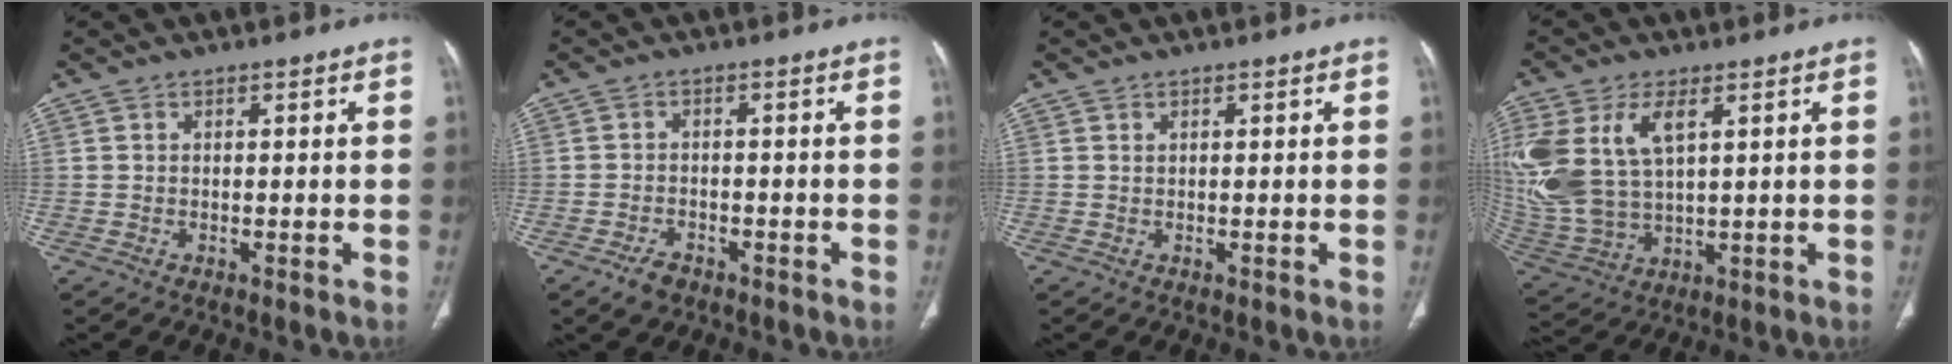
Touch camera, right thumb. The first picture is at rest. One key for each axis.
{"total": 3.6, "fx": -2.3, "fy": 2.2, "fz": 1.7, "tx": -0.028, "ty": 0.011, "tz": -0.034}
{"total": 0.0}
{"total": 17.5, "fx": 5.3, "fy": 9.8, "fz": 13.4, "tx": -0.312, "ty": -0.012, "tz": 0.116}